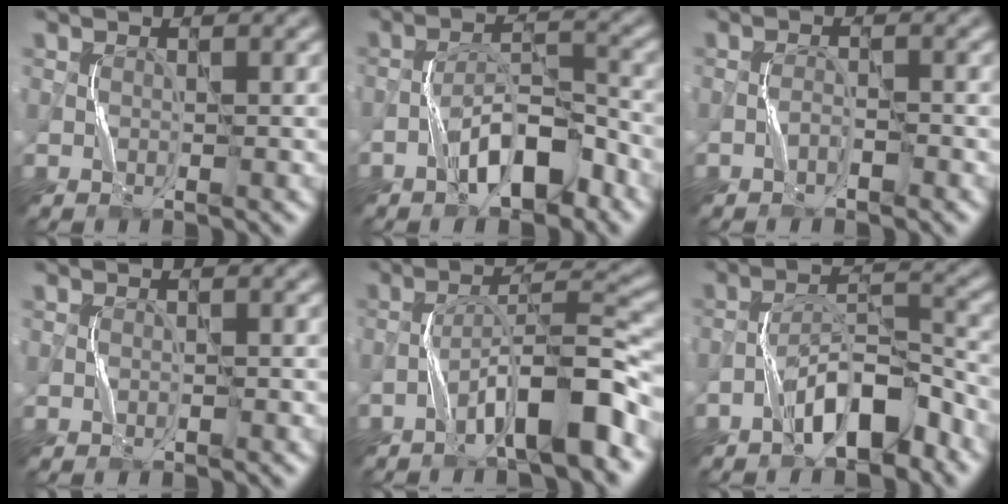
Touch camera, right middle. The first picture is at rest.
{"total": 5.4, "force": [-3.2, 1.9, 3.8], "torque": [-0.058, 0.016, -0.055]}
{"total": 1.1, "force": [-0.9, 0.3, 0.7], "torque": [-0.014, 0.005, -0.018]}
{"total": 0.0}
{"total": 7.4, "force": [-4.2, 1.3, 6.0], "torque": [-0.099, 0.024, -0.069]}
{"total": 5.9, "force": [-3.7, 2.1, 4.1], "torque": [-0.065, 0.017, -0.065]}